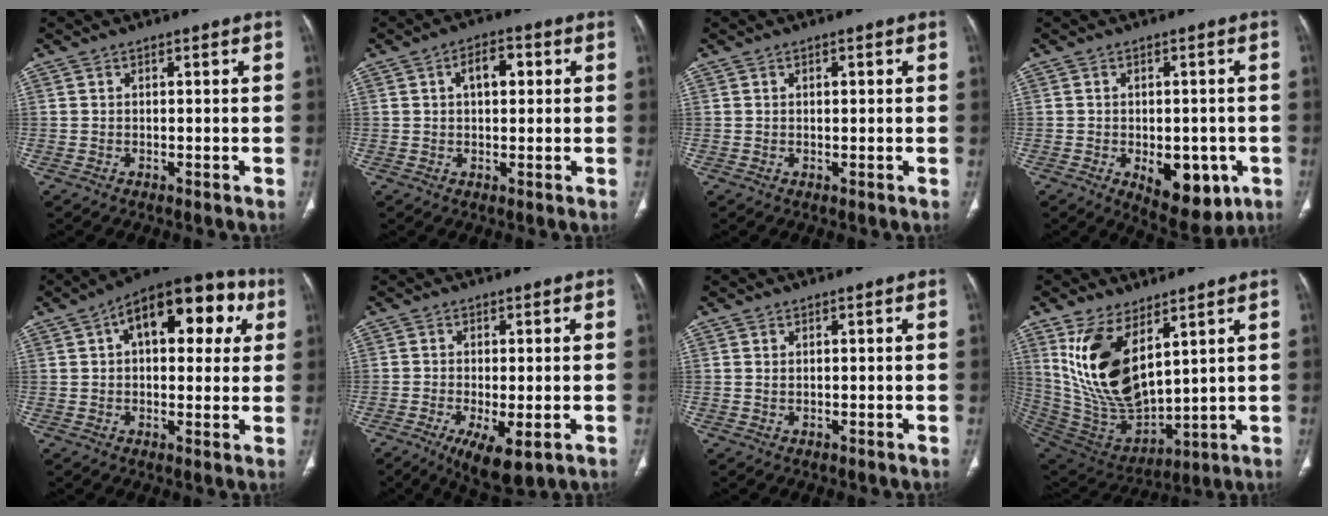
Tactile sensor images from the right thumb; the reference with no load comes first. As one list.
[{"total": 5.7, "force": [1.5, 3.1, 4.5], "torque": [-0.060, 0.008, 0.021]}, {"total": 1.4, "force": [0.4, 0.6, 1.1], "torque": [-0.020, 0.000, 0.007]}, {"total": 10.7, "force": [-3.5, 6.1, 8.2], "torque": [-0.080, 0.002, -0.031]}, {"total": 18.9, "force": [6.2, 9.9, 14.9], "torque": [-0.166, 0.028, 0.082]}, {"total": 8.4, "force": [-3.4, 3.1, 7.0], "torque": [-0.115, -0.014, -0.048]}, {"total": 0.7, "force": [0.5, 0.3, 0.5], "torque": [-0.010, -0.001, 0.010]}, {"total": 18.6, "force": [7.7, 9.1, 14.2], "torque": [-0.256, -0.042, 0.175]}]